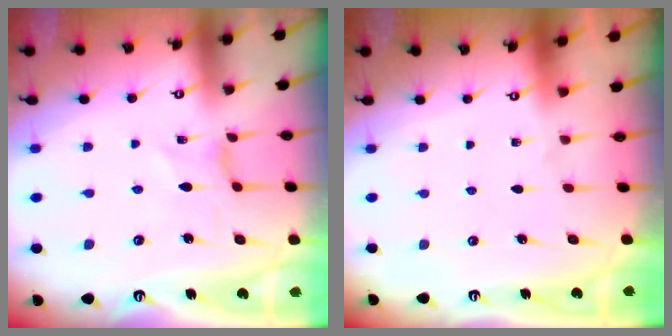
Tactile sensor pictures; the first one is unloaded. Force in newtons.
{"total": 0.0}